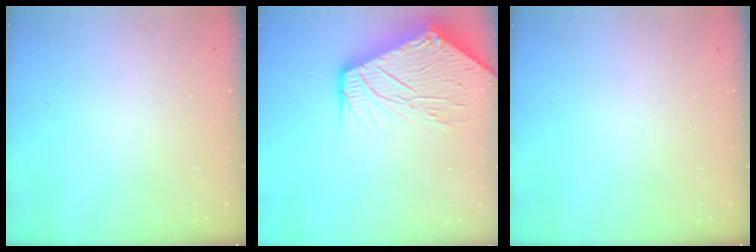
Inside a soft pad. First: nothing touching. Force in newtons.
{"total": 20.5, "press": 20.4, "slide": 1.9}
{"total": 0.0}